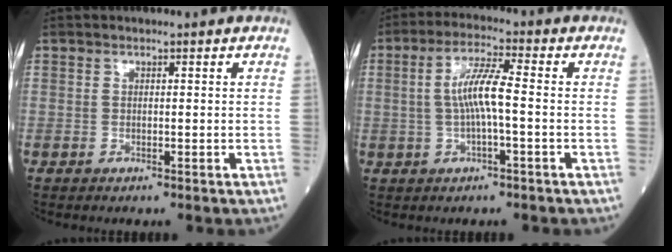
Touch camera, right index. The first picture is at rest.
{"total": 6.5, "force": [-0.2, 0.5, 6.5], "torque": [-0.129, 0.011, -0.007]}